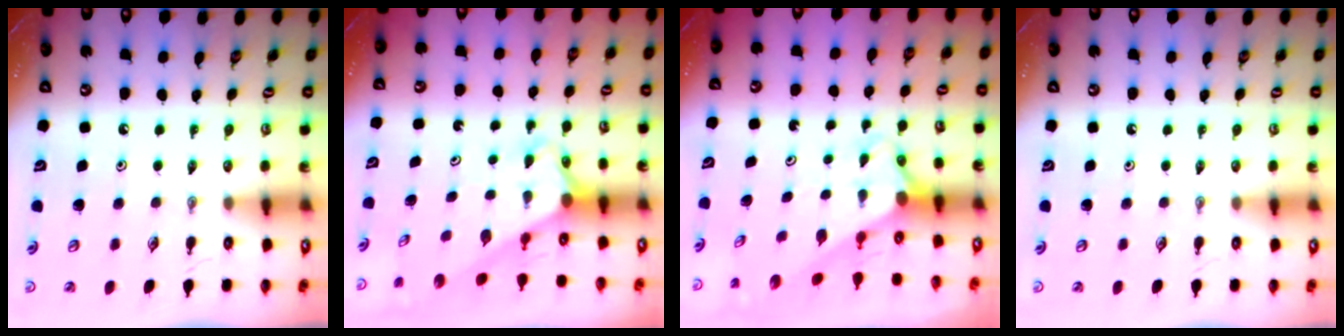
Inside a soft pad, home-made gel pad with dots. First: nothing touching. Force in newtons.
{"total": 2.2, "press": 2.2, "slide": 0.1}
{"total": 2.2, "press": 2.2, "slide": 0.2}
{"total": 0.0}